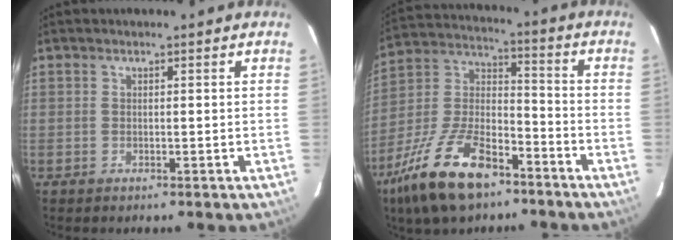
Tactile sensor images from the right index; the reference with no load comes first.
{"total": 19.3, "force": [-12.1, 8.4, 12.5], "torque": [-0.267, -0.003, -0.220]}